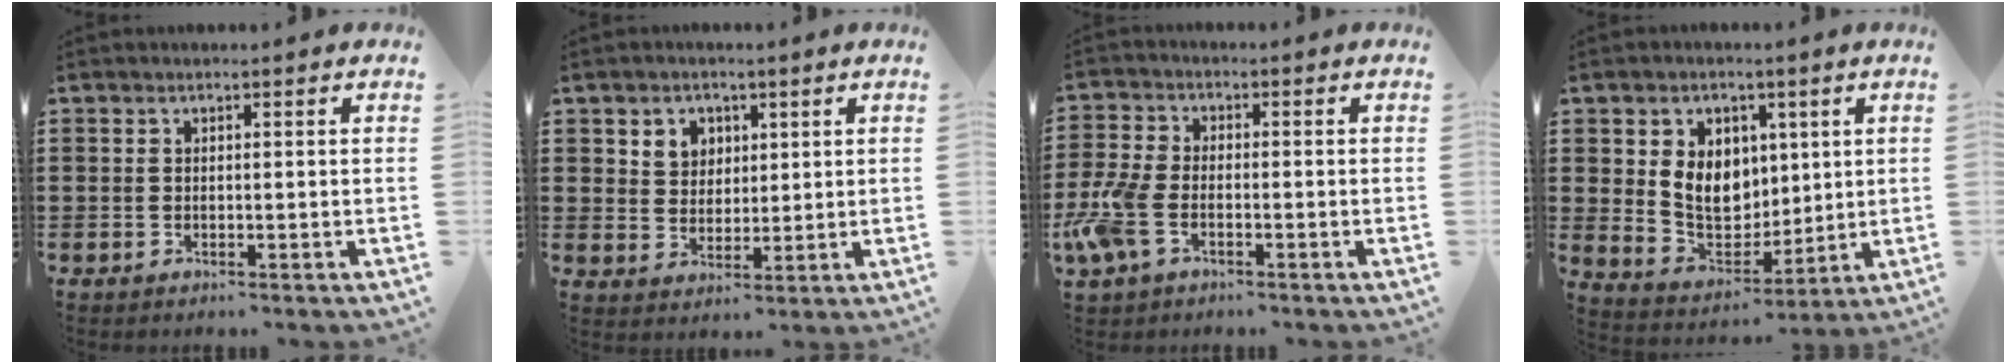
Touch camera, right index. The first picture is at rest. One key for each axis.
{"total": 4.1, "fx": 2.0, "fy": 3.5, "fz": 0.7, "tx": -0.023, "ty": 0.012, "tz": 0.034}
{"total": 6.4, "fx": -2.8, "fy": 3.2, "fz": 4.9, "tx": -0.130, "ty": -0.008, "tz": -0.058}
{"total": 8.0, "fx": 1.7, "fy": 6.5, "fz": 4.2, "tx": -0.087, "ty": 0.013, "tz": 0.032}